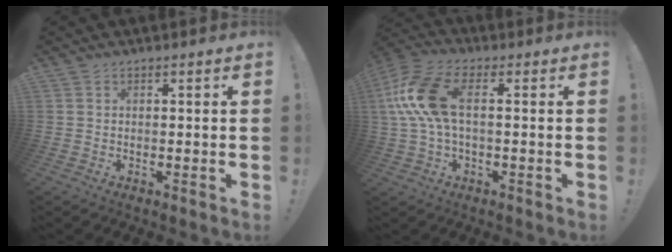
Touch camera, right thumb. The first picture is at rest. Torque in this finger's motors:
{"motor_torque": [0.55, 0.33, 1.07, 0.40, 0.49]}